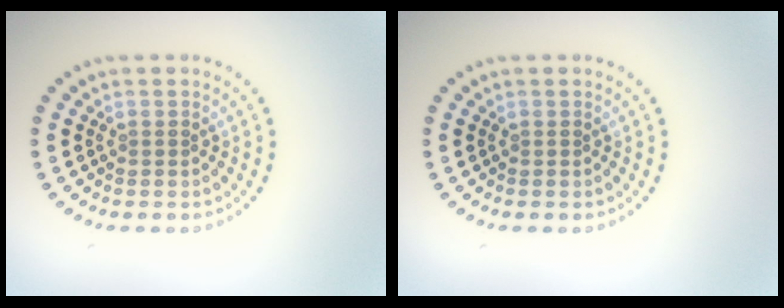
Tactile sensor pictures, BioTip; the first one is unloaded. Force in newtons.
{"total": 0.0}